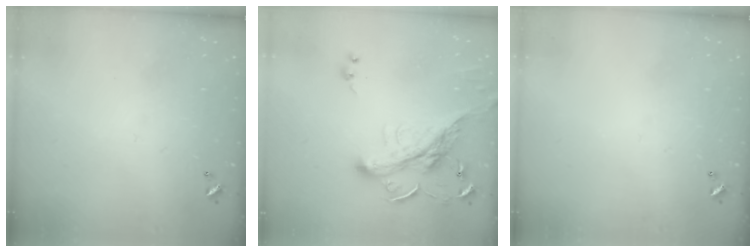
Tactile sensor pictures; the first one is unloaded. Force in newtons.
{"total": 3.9, "press": 3.7, "slide": 1.3}
{"total": 0.0}